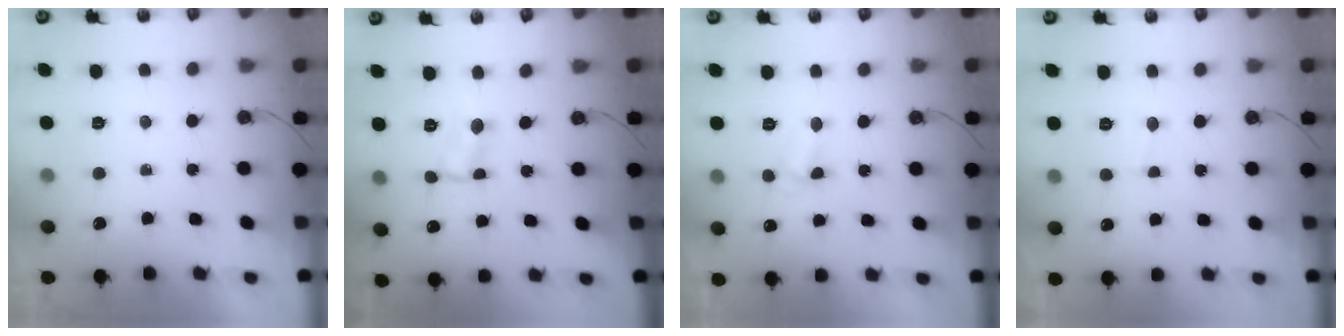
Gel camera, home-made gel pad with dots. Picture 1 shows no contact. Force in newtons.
{"total": 1.4, "press": 1.4, "slide": 0.1}
{"total": 5.3, "press": 5.2, "slide": 0.5}
{"total": 1.8, "press": 1.8, "slide": 0.1}